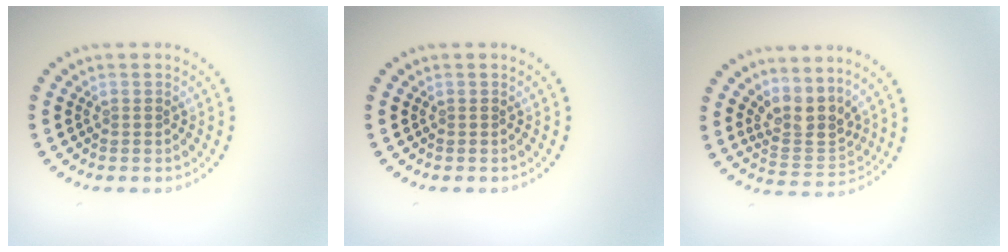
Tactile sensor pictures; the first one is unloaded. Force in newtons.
{"total": 0.0}
{"total": 3.4, "press": 2.5, "slide": 2.3}